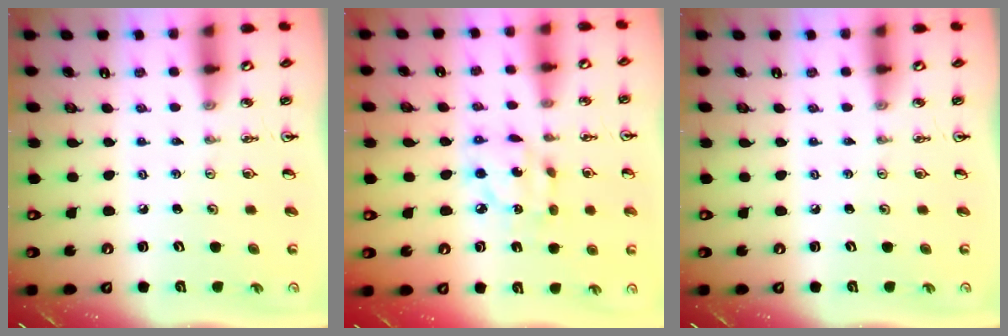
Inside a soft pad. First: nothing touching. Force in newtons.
{"total": 8.6, "press": 8.5, "slide": 0.4}
{"total": 0.0}